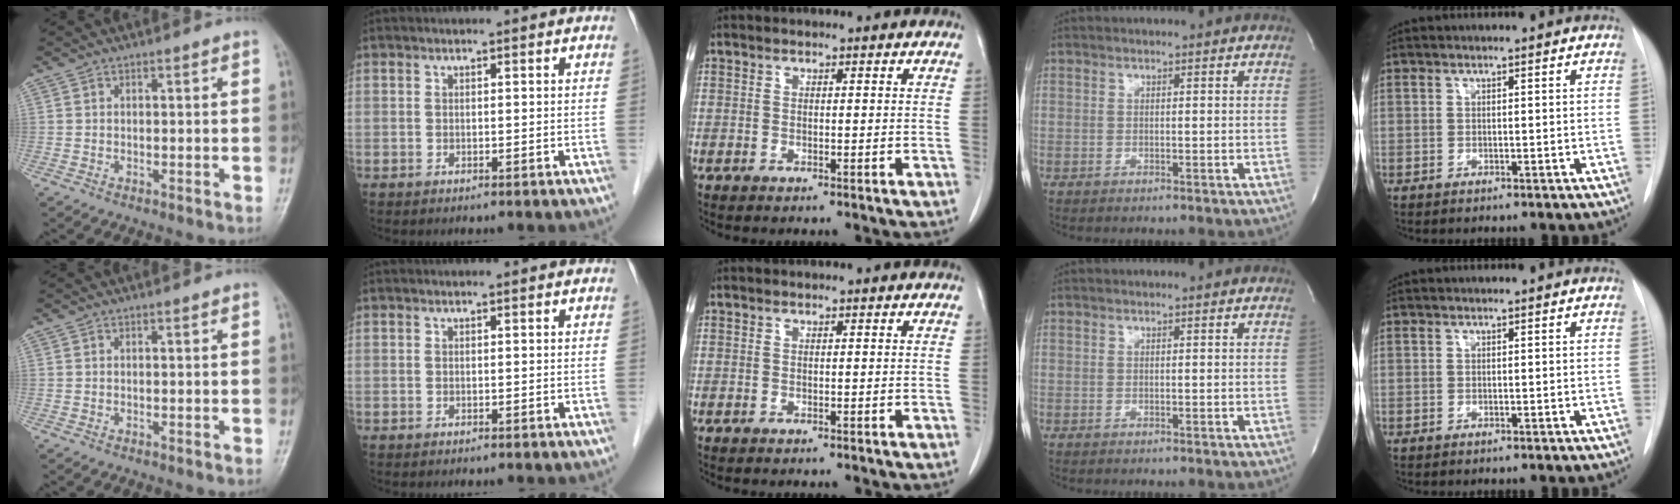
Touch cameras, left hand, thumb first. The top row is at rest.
{}